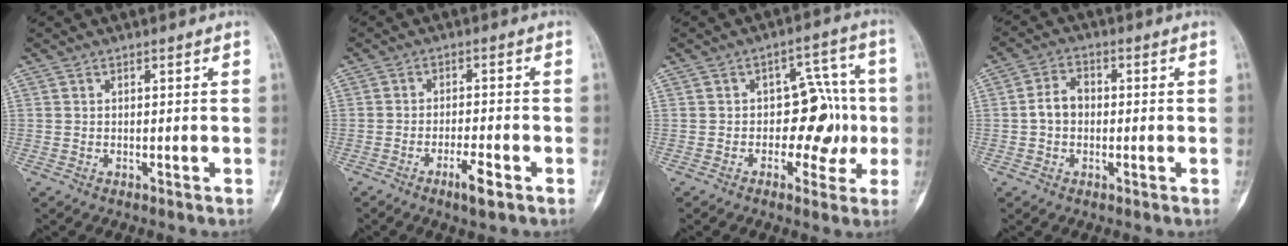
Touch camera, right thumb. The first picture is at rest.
{"total": 4.3, "force": [-2.4, 0.8, 3.4], "torque": [-0.062, 0.010, -0.043]}
{"total": 9.8, "force": [-1.1, 6.5, 7.2], "torque": [-0.042, 0.035, -0.019]}
{"total": 4.7, "force": [-0.4, 3.5, 3.0], "torque": [-0.046, 0.019, -0.015]}